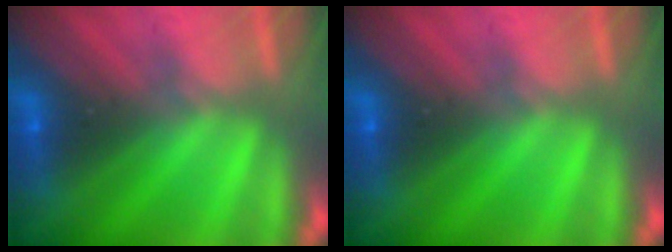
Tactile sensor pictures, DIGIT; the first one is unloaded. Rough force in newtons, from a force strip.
{"total": 0.0}